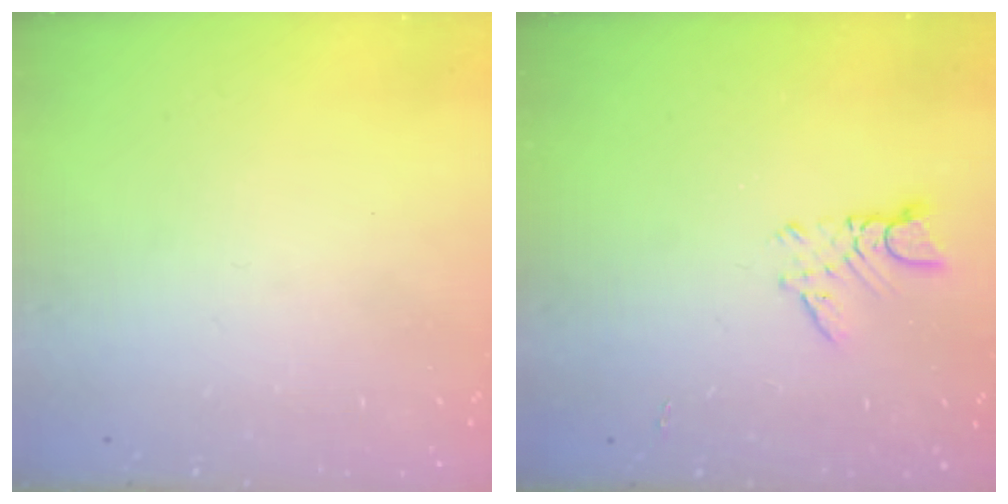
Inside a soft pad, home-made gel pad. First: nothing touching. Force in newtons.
{"total": 2.8, "press": 2.8, "slide": 0.3}